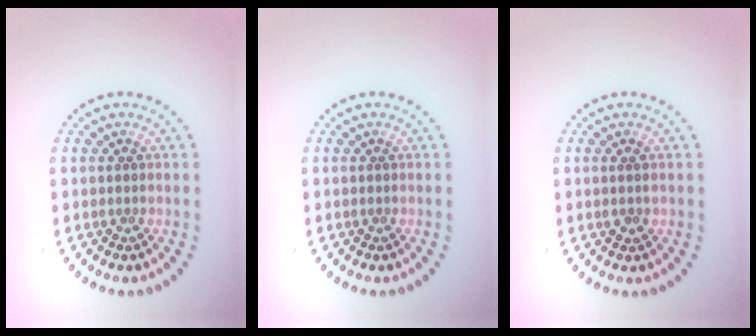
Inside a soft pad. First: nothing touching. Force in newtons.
{"total": 0.0}
{"total": 0.9, "press": 0.9, "slide": 0.3}